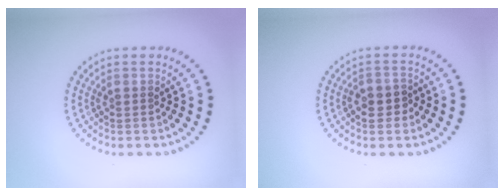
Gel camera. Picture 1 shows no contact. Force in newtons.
{"total": 2.2, "press": 2.1, "slide": 0.7}